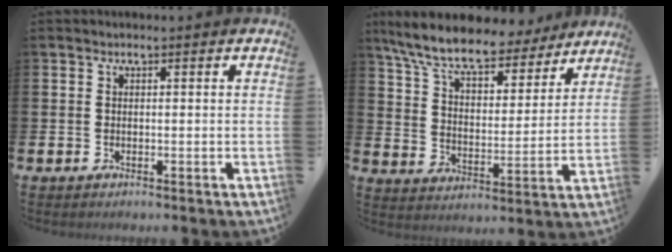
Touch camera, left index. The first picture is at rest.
{"total": 9.6, "force": [8.5, 2.3, 3.9], "torque": [-0.106, -0.051, 0.146]}